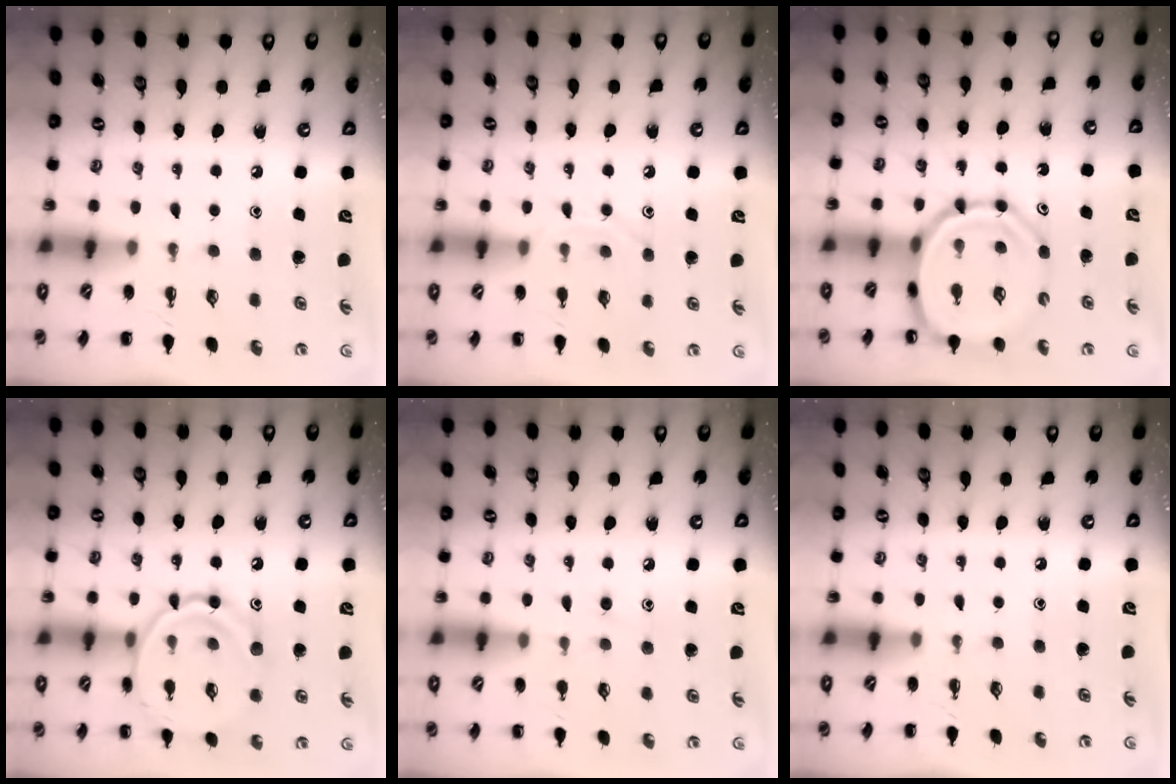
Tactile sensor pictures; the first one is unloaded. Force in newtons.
{"total": 8.1, "press": 8.1, "slide": 0.7}
{"total": 12.6, "press": 12.1, "slide": 3.5}
{"total": 13.5, "press": 13.4, "slide": 0.7}
{"total": 5.4, "press": 4.9, "slide": 2.1}
{"total": 0.0}